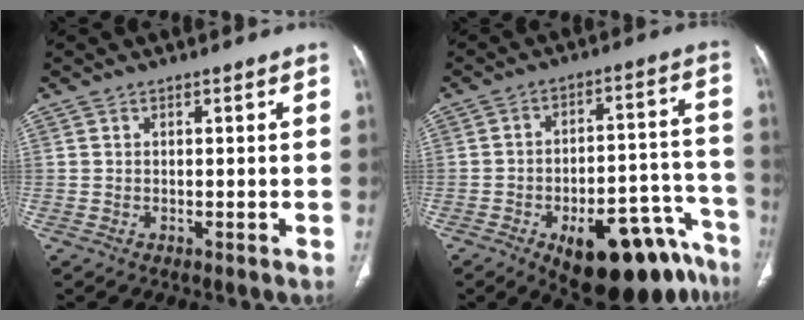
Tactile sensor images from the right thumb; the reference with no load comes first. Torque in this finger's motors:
{"motor_torque": [2.30, 1.35, 1.24, -1.42, 0.33]}